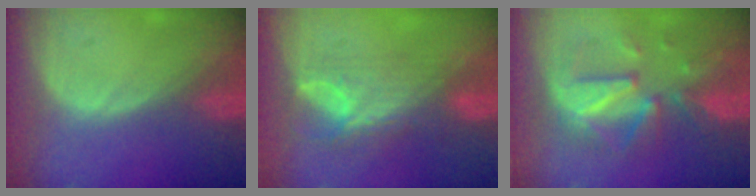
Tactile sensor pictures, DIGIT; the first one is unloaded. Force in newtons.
{"total": 7.9, "press": 6.6, "slide": 4.4}
{"total": 9.0, "press": 9.0, "slide": 0.4}